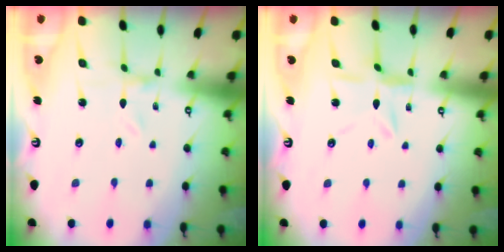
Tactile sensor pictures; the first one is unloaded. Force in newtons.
{"total": 5.2, "press": 5.2, "slide": 0.5}